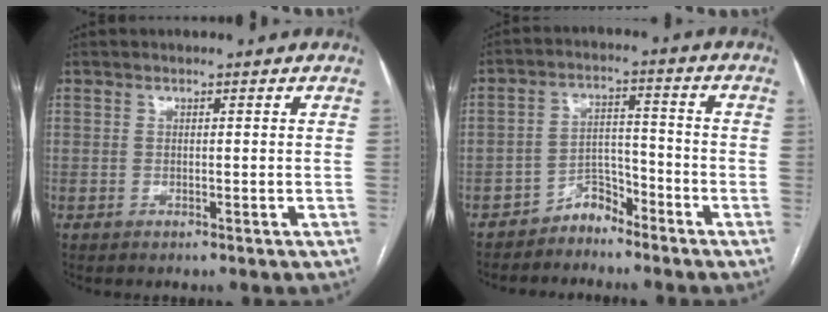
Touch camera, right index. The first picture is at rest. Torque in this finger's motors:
{"motor_torque": [-0.18, -0.01, -0.20, -0.11]}